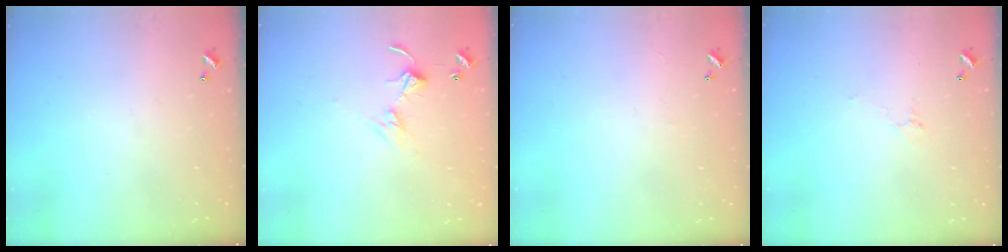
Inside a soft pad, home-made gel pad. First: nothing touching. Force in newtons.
{"total": 3.1, "press": 3.1, "slide": 0.6}
{"total": 2.3, "press": 2.2, "slide": 0.3}
{"total": 0.6, "press": 0.1, "slide": 0.6}